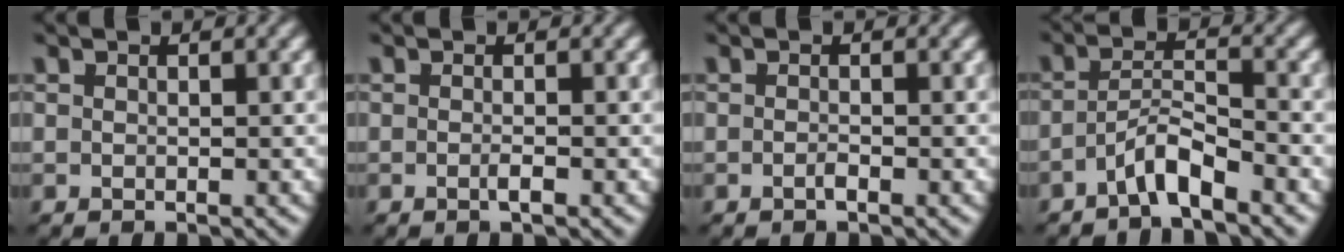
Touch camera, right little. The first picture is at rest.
{"total": 0.9, "force": [-0.8, -0.1, 0.5], "torque": [-0.009, -0.001, -0.015]}
{"total": 0.8, "force": [-0.7, -0.2, 0.2], "torque": [0.000, -0.002, -0.013]}
{"total": 3.6, "force": [-2.6, 1.1, 2.3], "torque": [-0.036, -0.010, -0.043]}